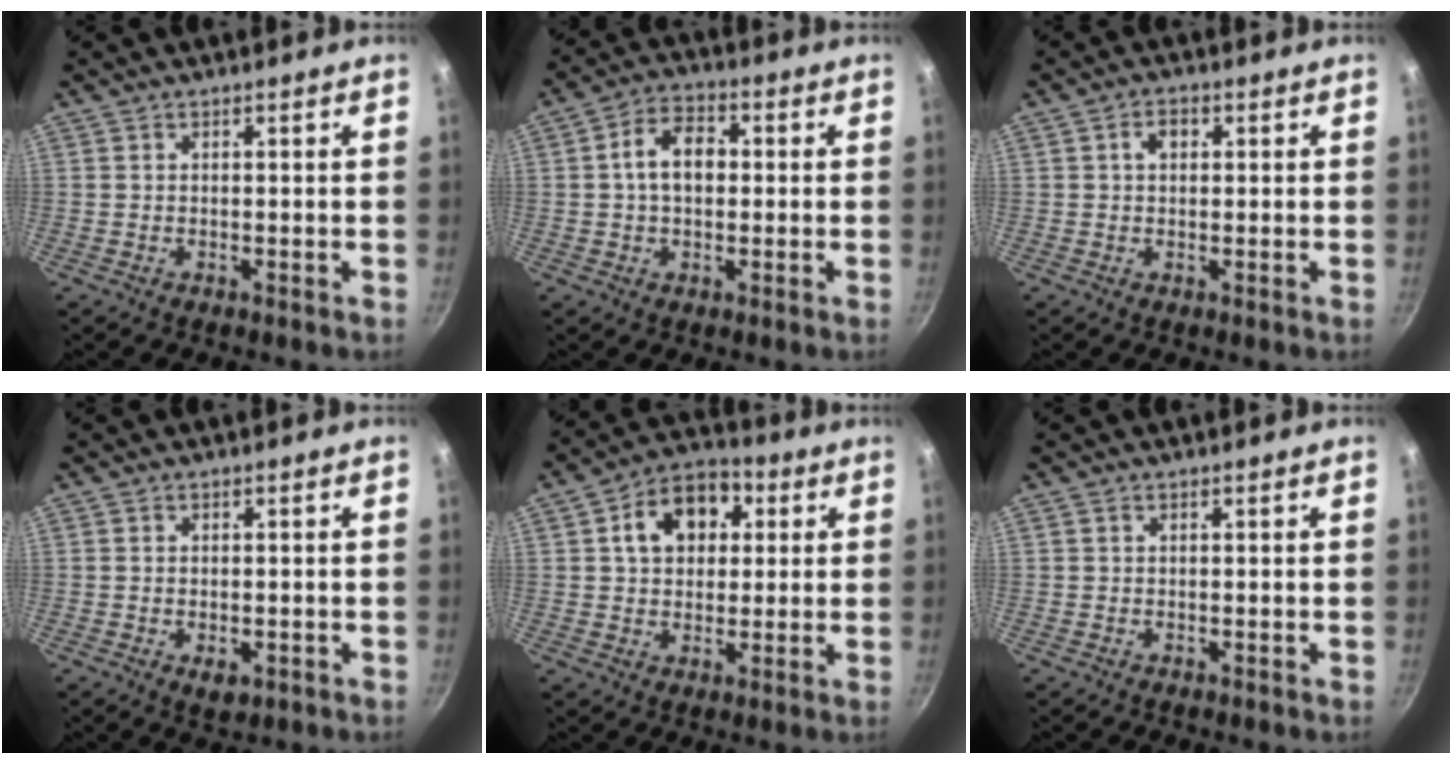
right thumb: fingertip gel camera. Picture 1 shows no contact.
{"total": 8.1, "force": [0.5, 5.5, 5.9], "torque": [-0.078, 0.022, -0.001]}
{"total": 2.9, "force": [0.7, 2.1, 1.9], "torque": [-0.017, 0.007, 0.009]}
{"total": 3.0, "force": [-0.9, 1.8, 2.2], "torque": [-0.033, -0.007, -0.011]}
{"total": 12.0, "force": [3.2, 8.9, 7.4], "torque": [-0.082, 0.016, 0.036]}
{"total": 0.0}